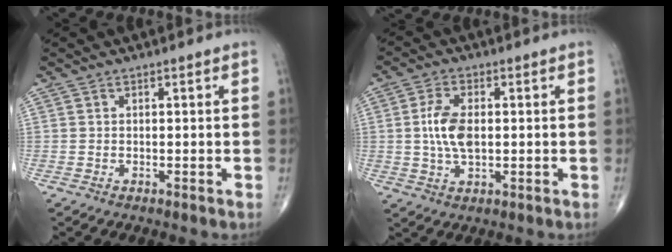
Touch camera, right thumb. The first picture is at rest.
{"total": 7.2, "force": [0.3, 3.7, 6.2], "torque": [-0.126, 0.000, 0.003]}